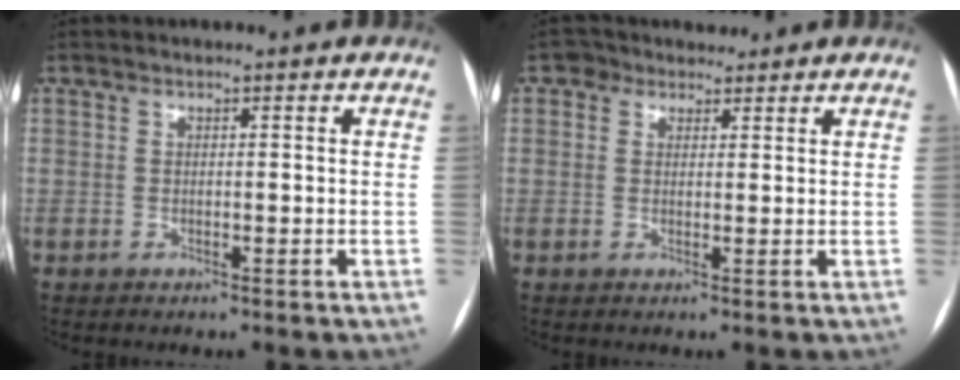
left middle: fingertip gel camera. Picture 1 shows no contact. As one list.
[{"total": 2.7, "force": [1.9, 1.9, 0.0], "torque": [0.000, 0.018, 0.028]}]